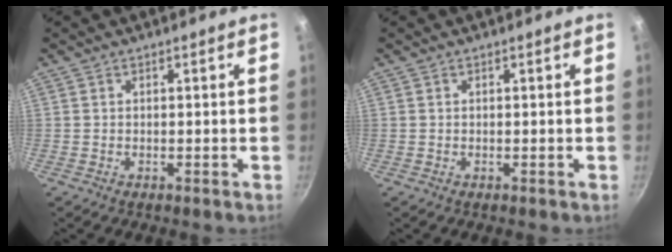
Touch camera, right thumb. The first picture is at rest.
{"total": 0.0}